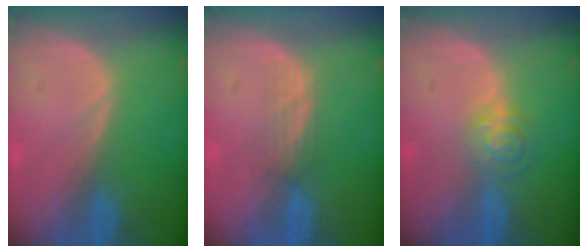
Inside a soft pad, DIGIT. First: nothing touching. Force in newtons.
{"total": 2.1, "press": 2.1, "slide": 0.2}
{"total": 4.1, "press": 3.7, "slide": 1.7}